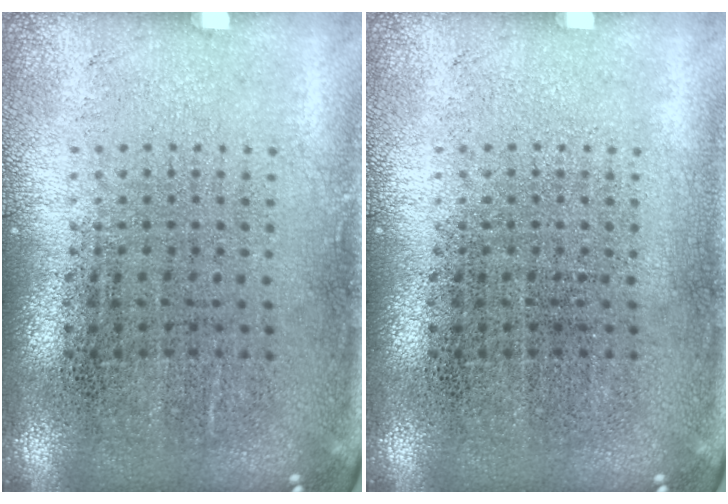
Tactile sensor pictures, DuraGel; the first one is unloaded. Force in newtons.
{"total": 0.0}